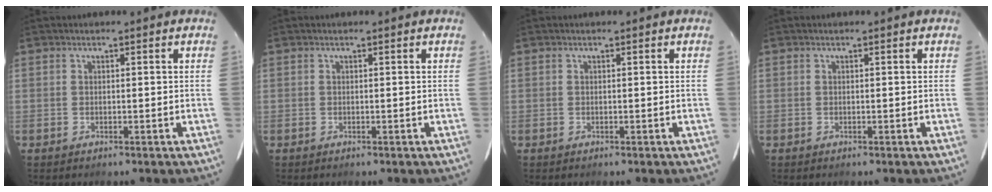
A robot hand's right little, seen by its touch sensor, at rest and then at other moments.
{"total": 0.0}
{"total": 0.0}
{"total": 0.0}